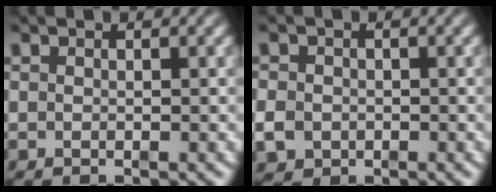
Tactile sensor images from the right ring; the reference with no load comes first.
{"total": 2.2, "force": [-0.9, 1.9, 0.6], "torque": [-0.015, -0.008, -0.013]}